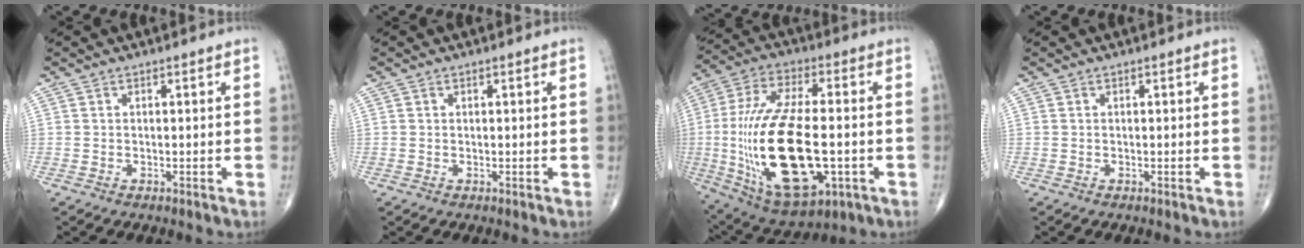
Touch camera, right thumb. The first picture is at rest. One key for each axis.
{"total": 0.0}
{"total": 26.2, "fx": -3.8, "fy": 11.9, "fz": 23.1, "tx": -0.482, "ty": 0.000, "tz": -0.045}
{"total": 0.0}